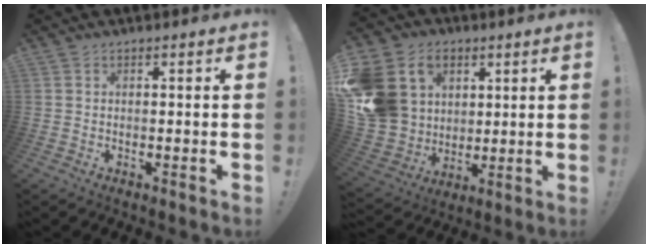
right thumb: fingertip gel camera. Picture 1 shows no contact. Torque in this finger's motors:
{"motor_torque": [0.61, 0.74, 1.30, 0.63, 0.20]}